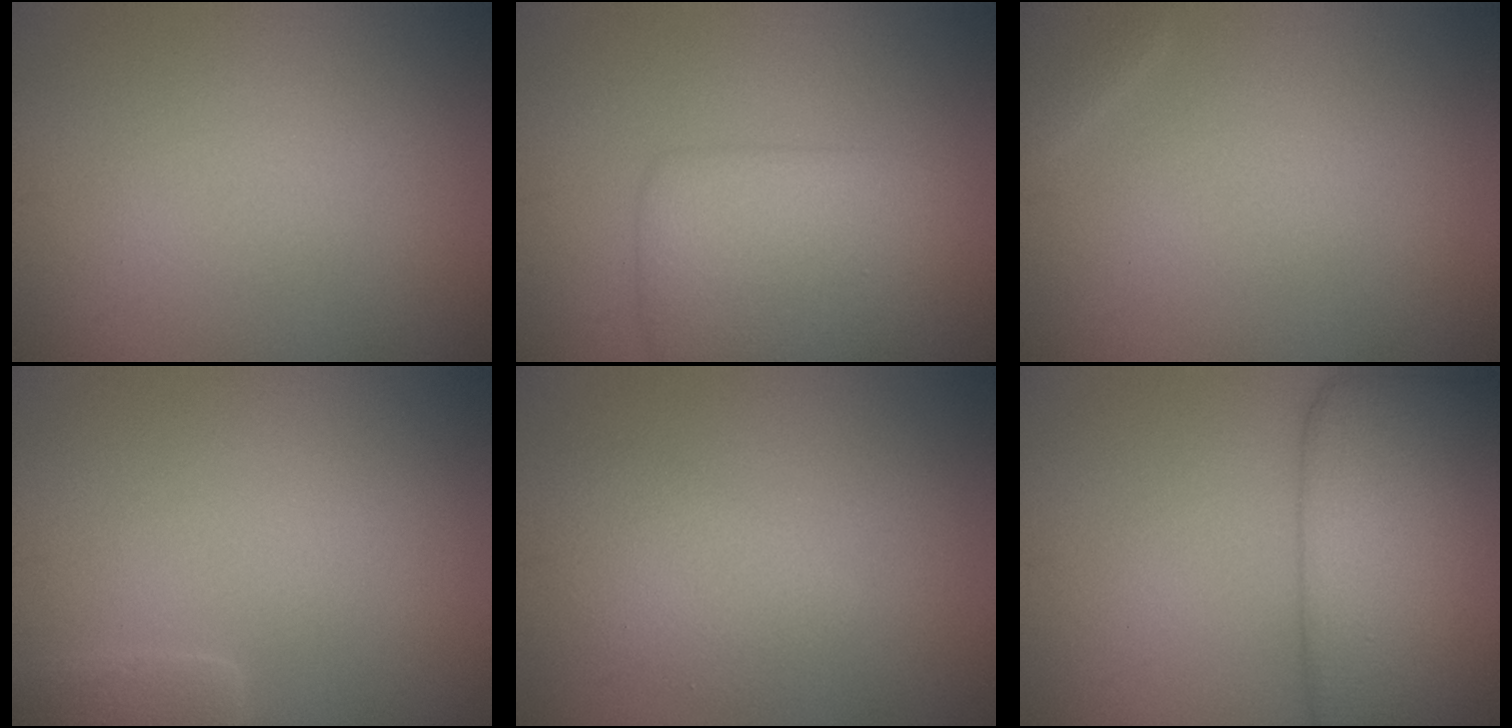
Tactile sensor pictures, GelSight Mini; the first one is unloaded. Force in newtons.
{"total": 5.5, "press": 5.5, "slide": 0.2}
{"total": 0.8, "press": 0.8, "slide": 0.1}
{"total": 1.9, "press": 1.9, "slide": 0.1}
{"total": 2.4, "press": 2.4, "slide": 0.2}
{"total": 8.7, "press": 8.6, "slide": 0.6}